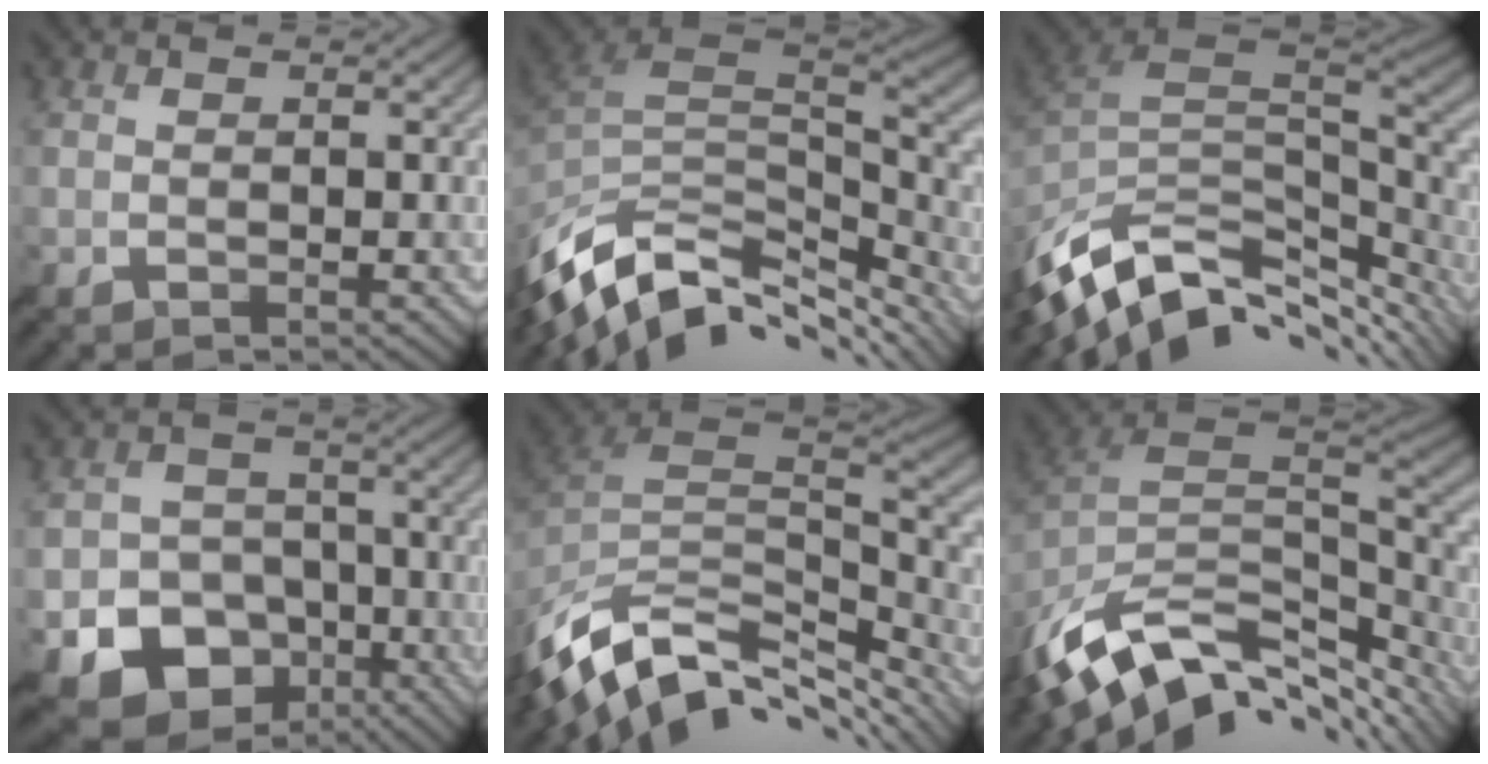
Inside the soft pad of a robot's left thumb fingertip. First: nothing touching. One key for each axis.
{"total": 13.2, "fx": -7.0, "fy": 6.8, "fz": 9.0, "tx": -0.217, "ty": -0.015, "tz": -0.117}
{"total": 12.9, "fx": -5.9, "fy": 6.8, "fz": 9.3, "tx": -0.210, "ty": -0.016, "tz": -0.099}
{"total": 12.6, "fx": -5.8, "fy": 10.0, "fz": 4.9, "tx": -0.095, "ty": -0.042, "tz": -0.099}
{"total": 13.6, "fx": -7.4, "fy": 7.5, "fz": 8.6, "tx": -0.218, "ty": -0.023, "tz": -0.123}
{"total": 13.2, "fx": -5.7, "fy": 7.1, "fz": 9.6, "tx": -0.213, "ty": -0.016, "tz": -0.091}